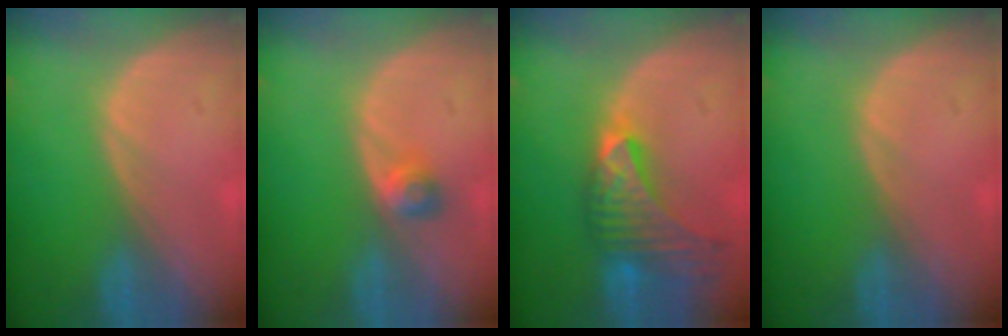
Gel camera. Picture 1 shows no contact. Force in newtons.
{"total": 2.6, "press": 2.3, "slide": 1.2}
{"total": 9.5, "press": 8.5, "slide": 4.3}
{"total": 0.0}